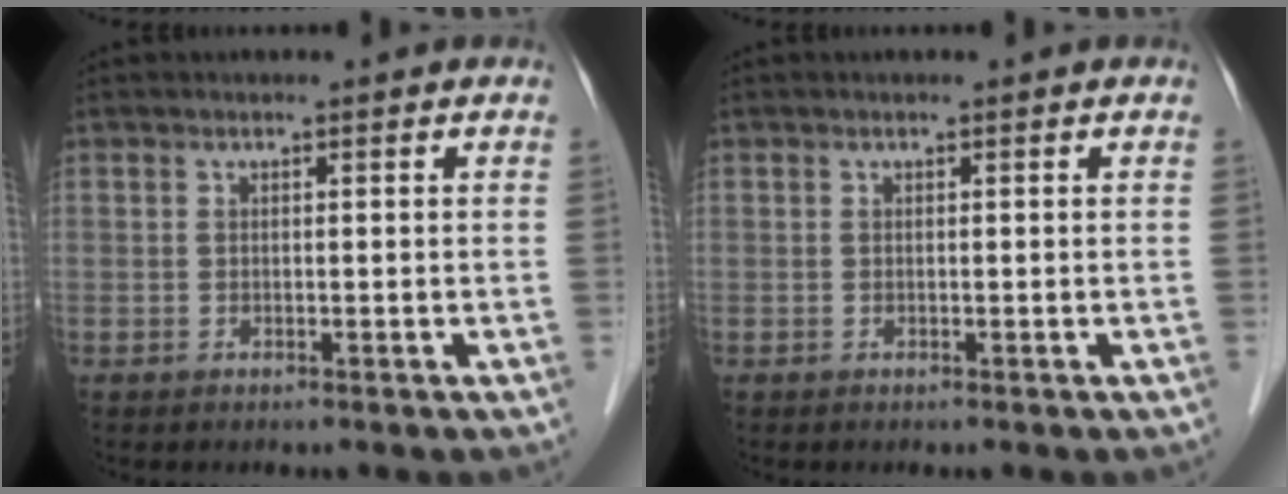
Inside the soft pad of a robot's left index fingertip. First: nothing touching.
{"total": 0.0}